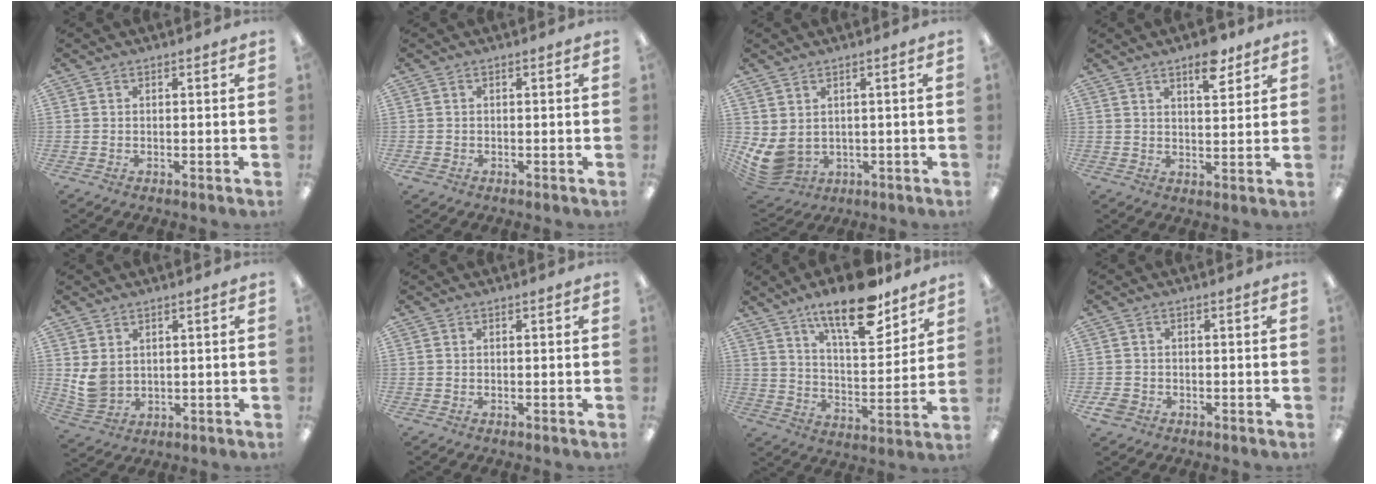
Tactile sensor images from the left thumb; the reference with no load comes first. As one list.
[{"total": 0.7, "force": [0.0, 0.6, 0.3], "torque": [-0.007, 0.004, -0.001]}, {"total": 5.7, "force": [1.0, 4.4, 3.4], "torque": [-0.097, -0.013, 0.021]}, {"total": 7.8, "force": [5.2, 3.1, 4.9], "torque": [-0.060, -0.029, 0.085]}, {"total": 5.5, "force": [2.0, 4.3, 2.8], "torque": [-0.062, -0.008, 0.039]}, {"total": 0.0}, {"total": 17.9, "force": [12.7, 6.2, 11.0], "torque": [-0.169, -0.069, 0.209]}, {"total": 2.6, "force": [-1.2, 2.0, 1.0], "torque": [-0.021, 0.003, -0.024]}]